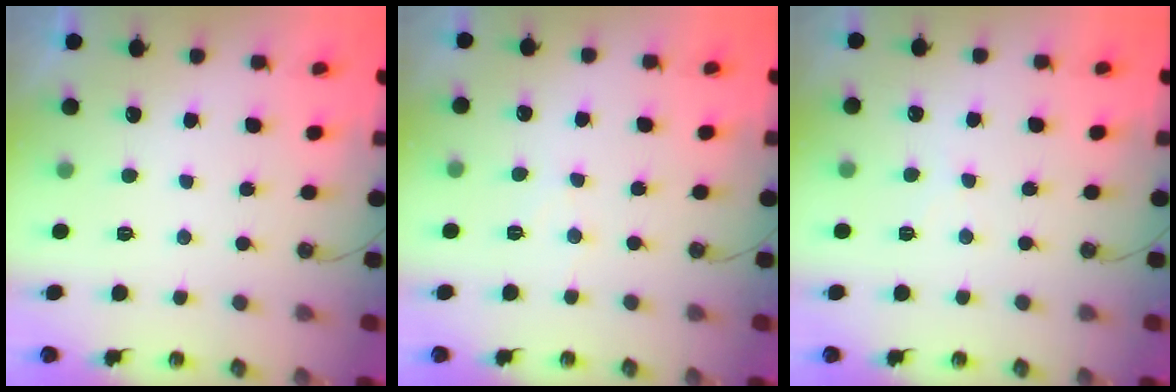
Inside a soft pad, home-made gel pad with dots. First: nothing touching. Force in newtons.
{"total": 4.0, "press": 3.9, "slide": 0.6}
{"total": 3.9, "press": 3.9, "slide": 0.7}